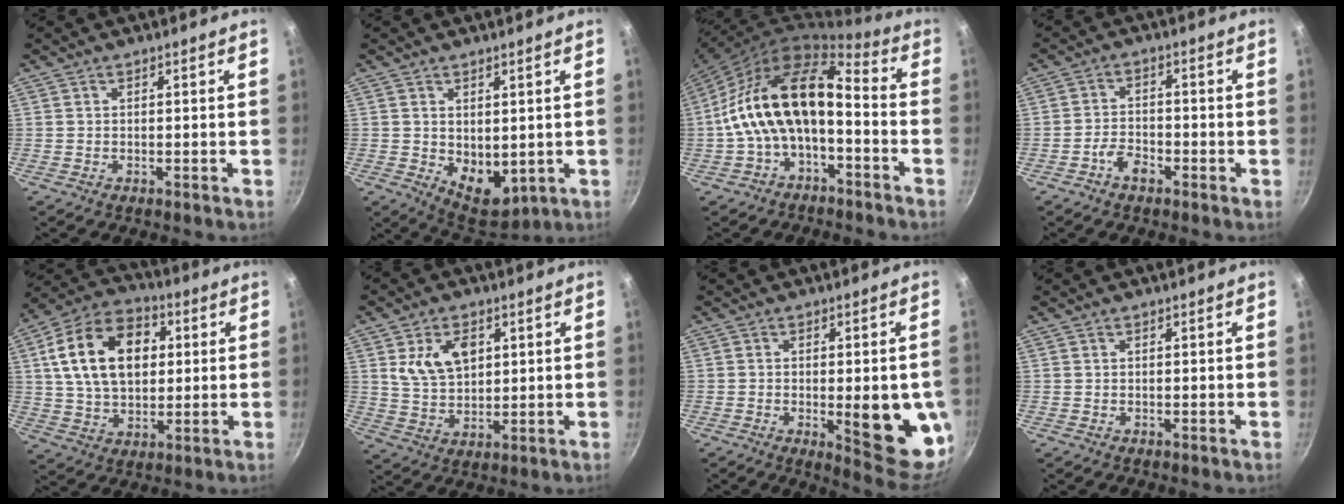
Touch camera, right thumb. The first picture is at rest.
{"total": 7.7, "force": [0.4, 5.1, 5.7], "torque": [-0.058, -0.022, 0.025]}
{"total": 16.4, "force": [-3.5, 8.8, 13.5], "torque": [-0.230, 0.065, -0.074]}
{"total": 3.9, "force": [-2.5, 2.1, 2.2], "torque": [-0.039, 0.025, -0.046]}
{"total": 19.1, "force": [4.1, 12.8, 13.6], "torque": [-0.211, 0.012, 0.060]}
{"total": 9.4, "force": [3.1, 6.0, 6.5], "torque": [-0.102, -0.018, 0.063]}
{"total": 14.3, "force": [-2.3, 4.3, 13.4], "torque": [-0.143, -0.007, -0.022]}
{"total": 0.0}